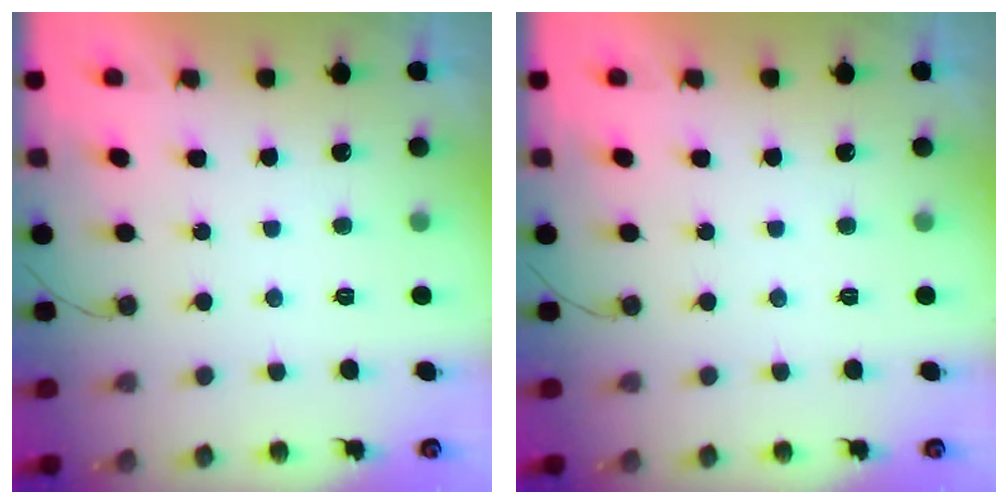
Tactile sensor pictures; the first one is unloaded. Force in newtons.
{"total": 0.0}